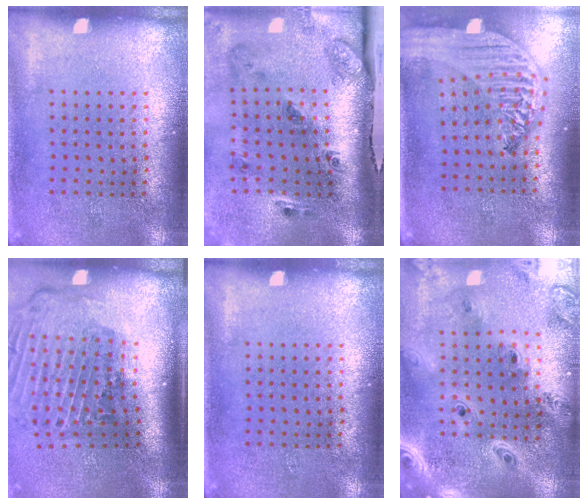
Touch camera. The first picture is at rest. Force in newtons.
{"total": 3.4, "press": 2.1, "slide": 2.6}
{"total": 2.6, "press": 2.1, "slide": 1.6}
{"total": 3.0, "press": 2.0, "slide": 2.2}
{"total": 0.0}
{"total": 3.7, "press": 2.8, "slide": 2.4}